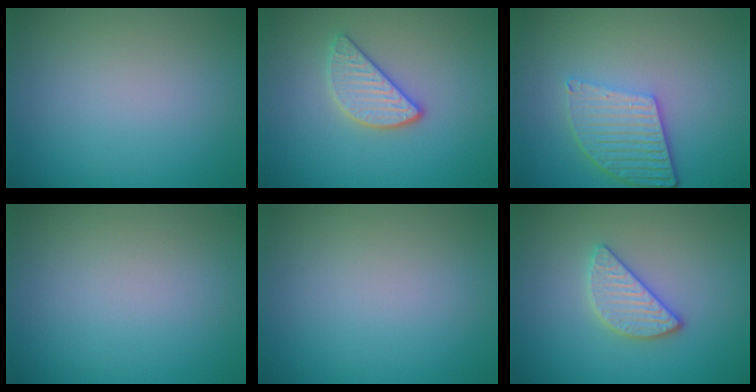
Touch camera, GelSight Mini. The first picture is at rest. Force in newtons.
{"total": 2.9, "press": 2.7, "slide": 1.2}
{"total": 5.1, "press": 3.8, "slide": 3.3}
{"total": 0.0}
{"total": 0.0}
{"total": 3.0, "press": 2.8, "slide": 1.1}